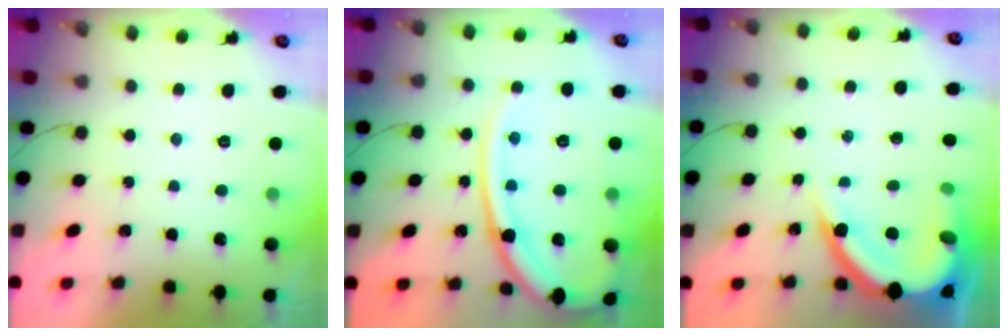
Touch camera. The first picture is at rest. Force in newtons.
{"total": 16.8, "press": 16.7, "slide": 1.8}
{"total": 15.6, "press": 15.5, "slide": 1.5}